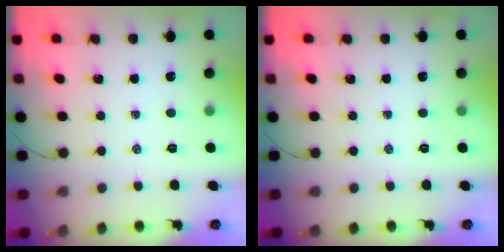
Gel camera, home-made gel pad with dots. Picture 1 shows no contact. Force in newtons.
{"total": 0.0}